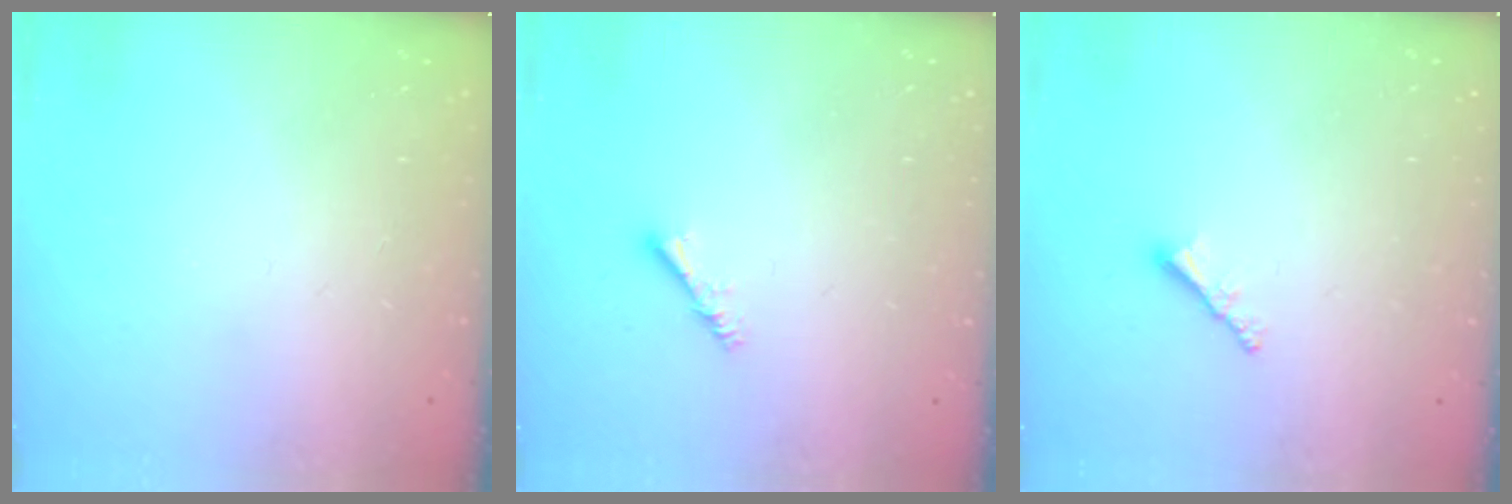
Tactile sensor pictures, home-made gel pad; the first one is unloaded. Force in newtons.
{"total": 3.2, "press": 3.2, "slide": 0.6}
{"total": 1.9, "press": 1.9, "slide": 0.5}